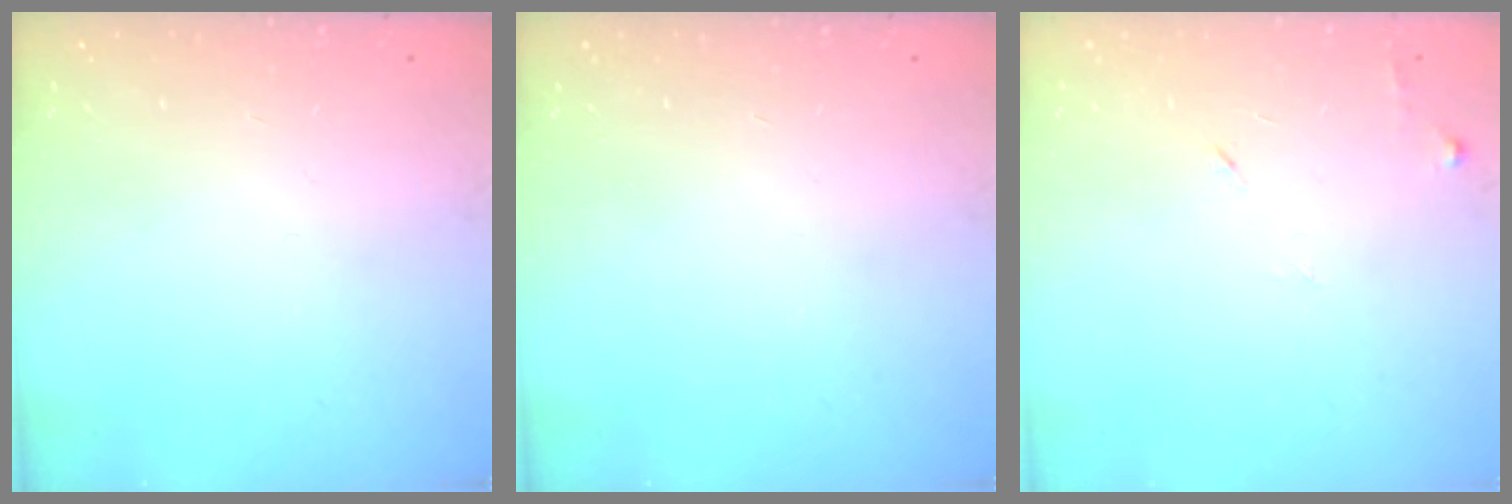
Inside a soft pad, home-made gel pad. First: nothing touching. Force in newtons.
{"total": 0.0}
{"total": 6.3, "press": 6.2, "slide": 0.7}